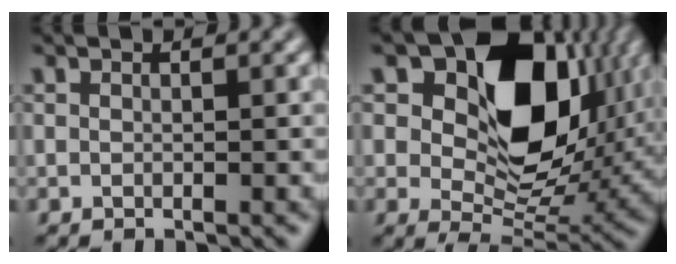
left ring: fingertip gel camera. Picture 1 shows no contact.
{"total": 13.4, "force": [4.0, 8.4, 9.6], "torque": [-0.143, 0.006, 0.074]}